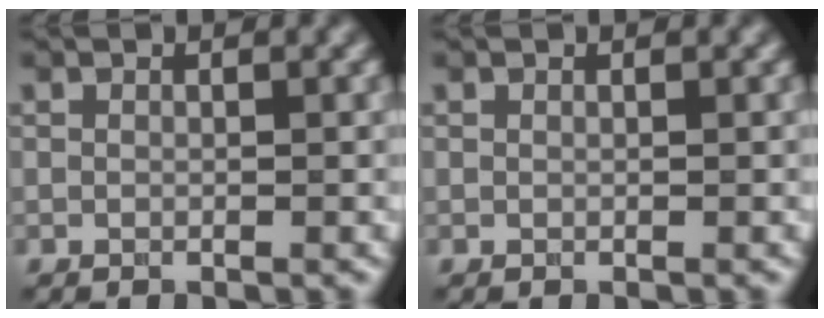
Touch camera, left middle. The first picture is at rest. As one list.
[{"total": 0.0}]